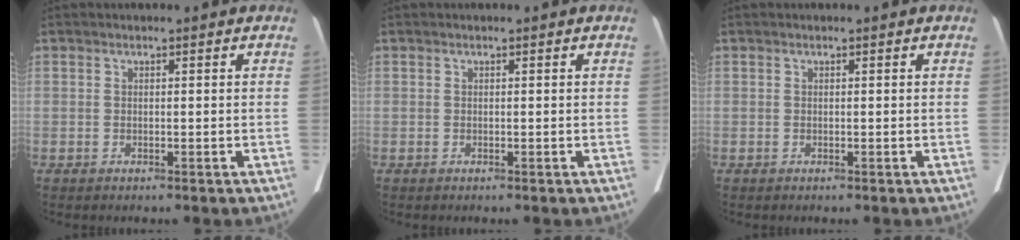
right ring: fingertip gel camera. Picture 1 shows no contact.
{"total": 0.0}
{"total": 0.0}